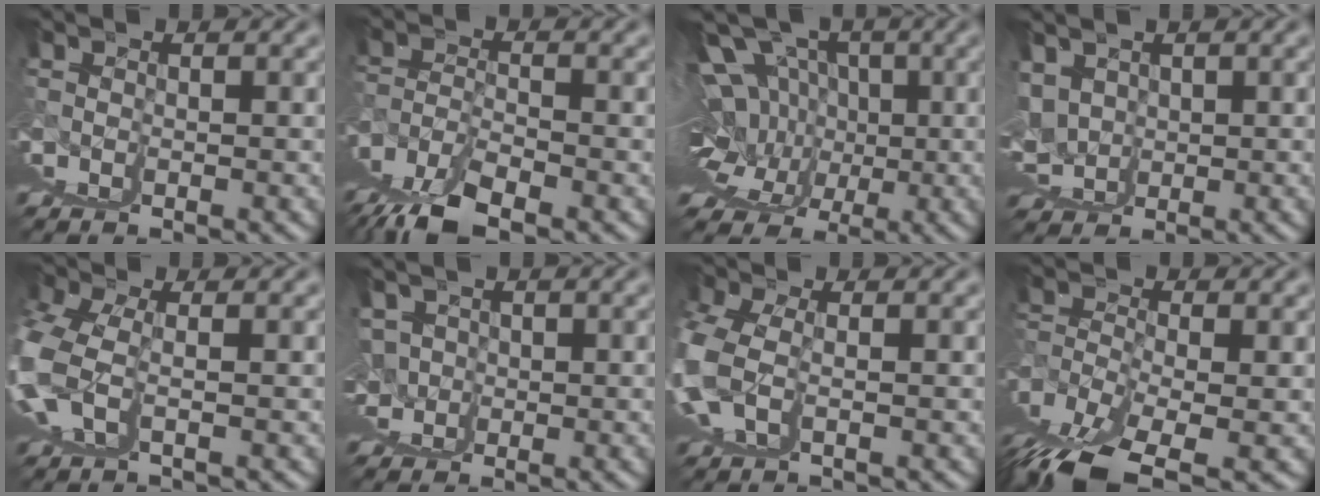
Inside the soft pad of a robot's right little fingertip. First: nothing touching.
{"total": 3.5, "force": [0.1, -1.1, 3.3], "torque": [-0.060, -0.010, 0.019]}
{"total": 10.5, "force": [3.5, 5.7, 8.2], "torque": [-0.104, -0.011, 0.067]}
{"total": 6.7, "force": [2.5, 5.3, 3.4], "torque": [-0.060, -0.029, 0.053]}
{"total": 1.6, "force": [0.4, 0.9, 1.3], "torque": [-0.040, -0.009, 0.015]}
{"total": 3.6, "force": [2.4, 1.6, 2.0], "torque": [-0.033, -0.016, 0.047]}
{"total": 2.5, "force": [0.8, 2.1, 1.2], "torque": [-0.039, -0.005, 0.016]}
{"total": 4.2, "force": [2.0, -2.8, 2.5], "torque": [-0.034, 0.011, 0.046]}